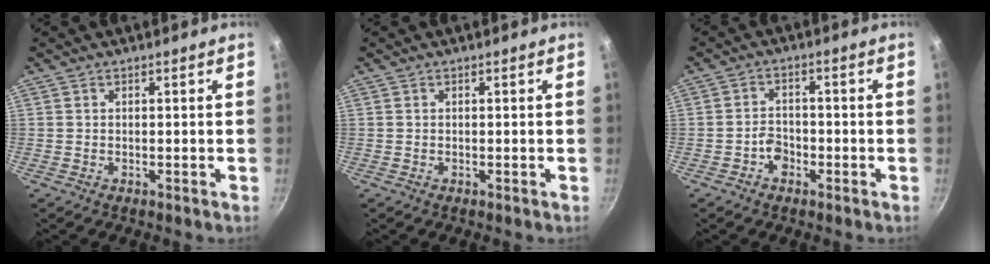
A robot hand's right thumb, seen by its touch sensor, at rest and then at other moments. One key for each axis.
{"total": 0.0}
{"total": 2.7, "fx": -1.4, "fy": 1.9, "fz": 1.2, "tx": -0.009, "ty": 0.018, "tz": -0.023}